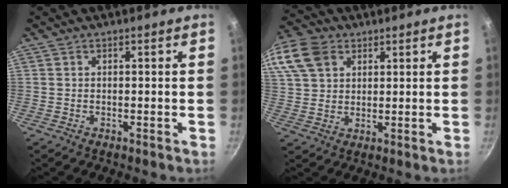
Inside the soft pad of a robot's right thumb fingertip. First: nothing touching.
{"total": 17.1, "force": [7.7, 12.4, 8.8], "torque": [-0.210, 0.025, 0.146]}